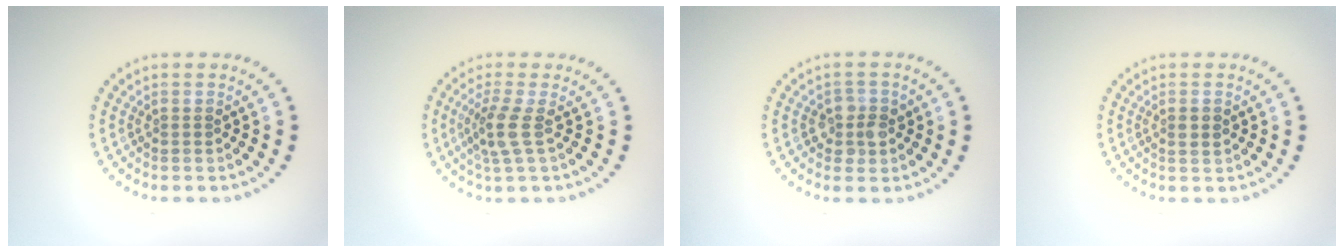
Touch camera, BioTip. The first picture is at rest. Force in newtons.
{"total": 2.5, "press": 2.0, "slide": 1.5}
{"total": 2.3, "press": 2.1, "slide": 0.8}
{"total": 1.1, "press": 1.1, "slide": 0.3}